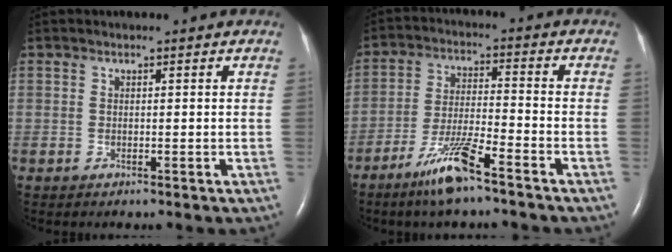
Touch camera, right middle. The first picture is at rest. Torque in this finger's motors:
{"motor_torque": [1.11, -1.02, 0.18, 0.09]}